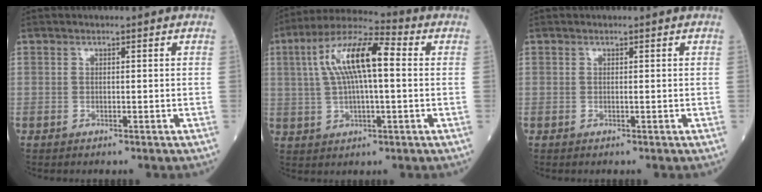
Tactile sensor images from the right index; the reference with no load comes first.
{"total": 12.3, "force": [2.2, 3.0, 11.8], "torque": [-0.231, 0.032, 0.035]}
{"total": 0.0}